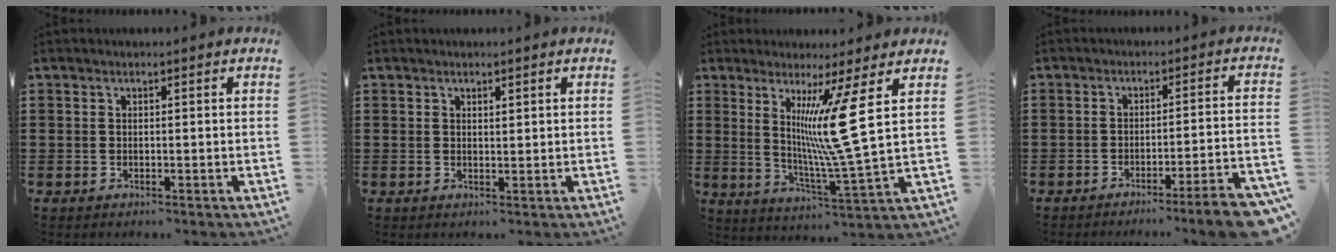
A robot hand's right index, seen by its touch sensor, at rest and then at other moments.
{"total": 0.9, "force": [0.7, 0.4, 0.4], "torque": [-0.007, 0.003, 0.013]}
{"total": 11.7, "force": [3.4, -1.0, 11.1], "torque": [-0.213, -0.017, 0.049]}
{"total": 5.9, "force": [-4.6, -0.5, 3.6], "torque": [-0.056, -0.013, -0.087]}